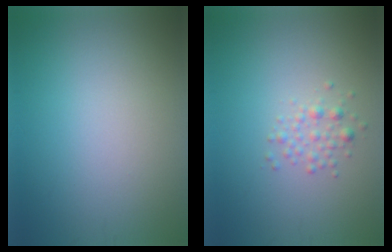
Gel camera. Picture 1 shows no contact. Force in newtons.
{"total": 1.4, "press": 1.4, "slide": 0.1}